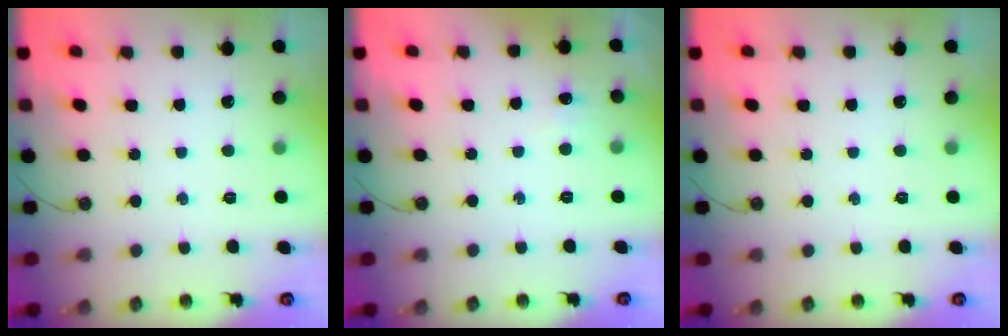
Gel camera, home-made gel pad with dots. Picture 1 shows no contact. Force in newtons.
{"total": 4.3, "press": 3.9, "slide": 1.8}
{"total": 0.0}